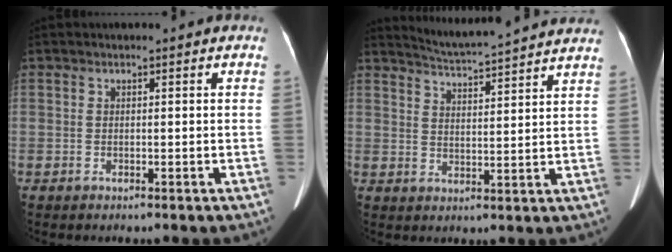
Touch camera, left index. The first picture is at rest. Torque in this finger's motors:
{"motor_torque": [0.14, -0.14, 0.01, 0.00]}